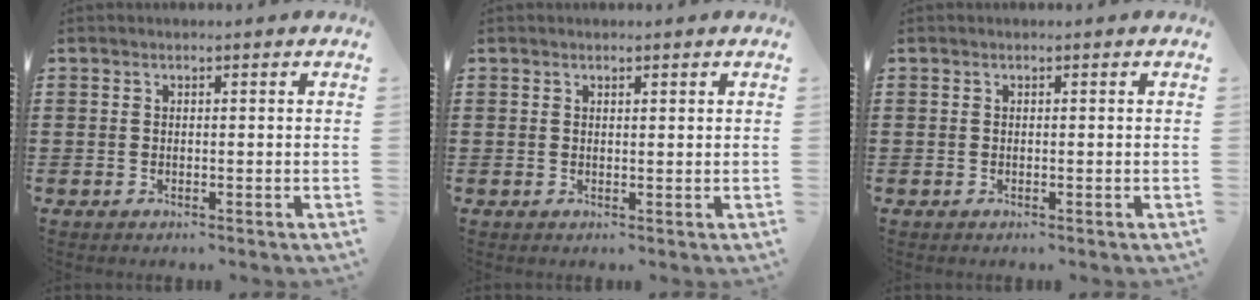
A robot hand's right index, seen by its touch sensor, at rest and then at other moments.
{"total": 0.7, "force": [0.5, 0.3, 0.3], "torque": [-0.007, 0.002, 0.009]}
{"total": 0.0}